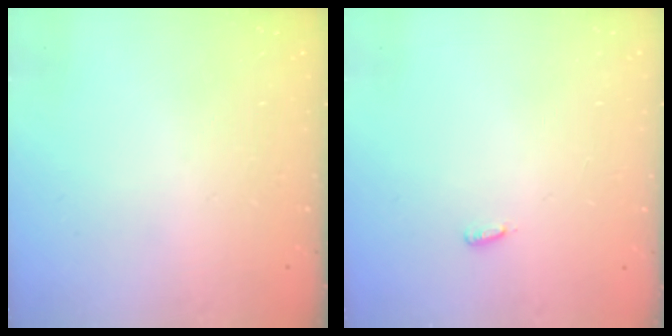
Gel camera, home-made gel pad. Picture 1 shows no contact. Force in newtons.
{"total": 2.7, "press": 2.6, "slide": 0.9}